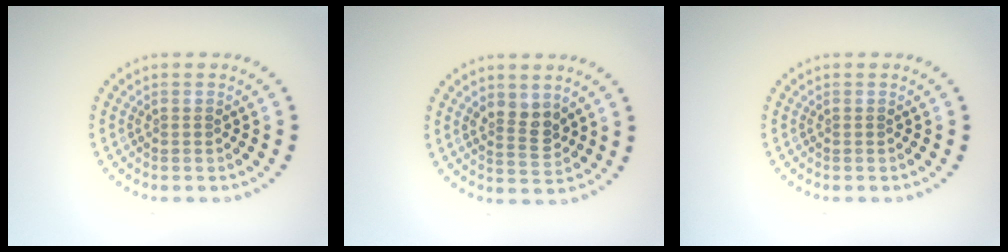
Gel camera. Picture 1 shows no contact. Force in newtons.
{"total": 2.6, "press": 2.4, "slide": 0.9}
{"total": 0.0}